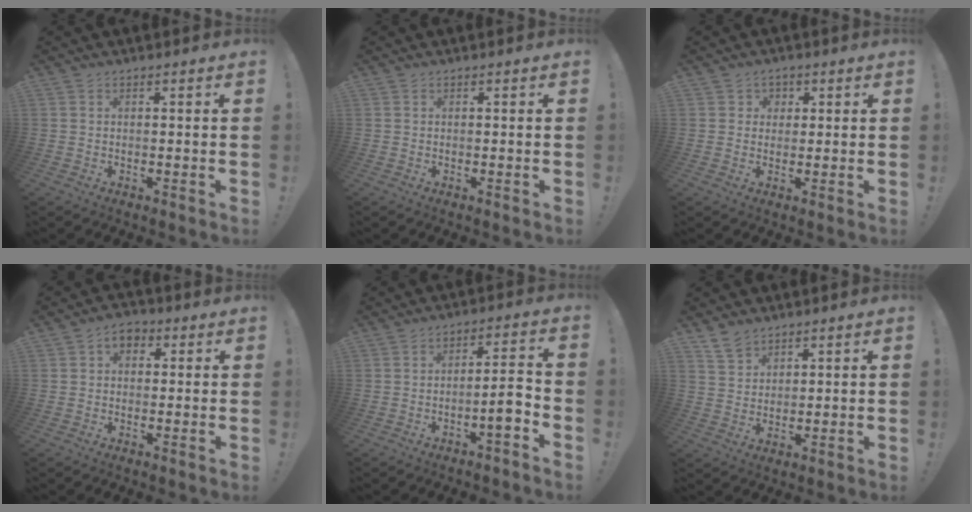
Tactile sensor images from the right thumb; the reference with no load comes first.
{"total": 0.0}
{"total": 3.1, "force": [0.6, 3.0, 0.6], "torque": [-0.003, -0.001, 0.010]}
{"total": 4.3, "force": [1.1, 3.1, 2.8], "torque": [-0.037, 0.004, 0.019]}
{"total": 7.1, "force": [-3.5, 1.4, 6.0], "torque": [-0.091, 0.018, -0.058]}
{"total": 5.5, "force": [4.5, 2.8, 1.4], "torque": [-0.027, -0.023, 0.087]}